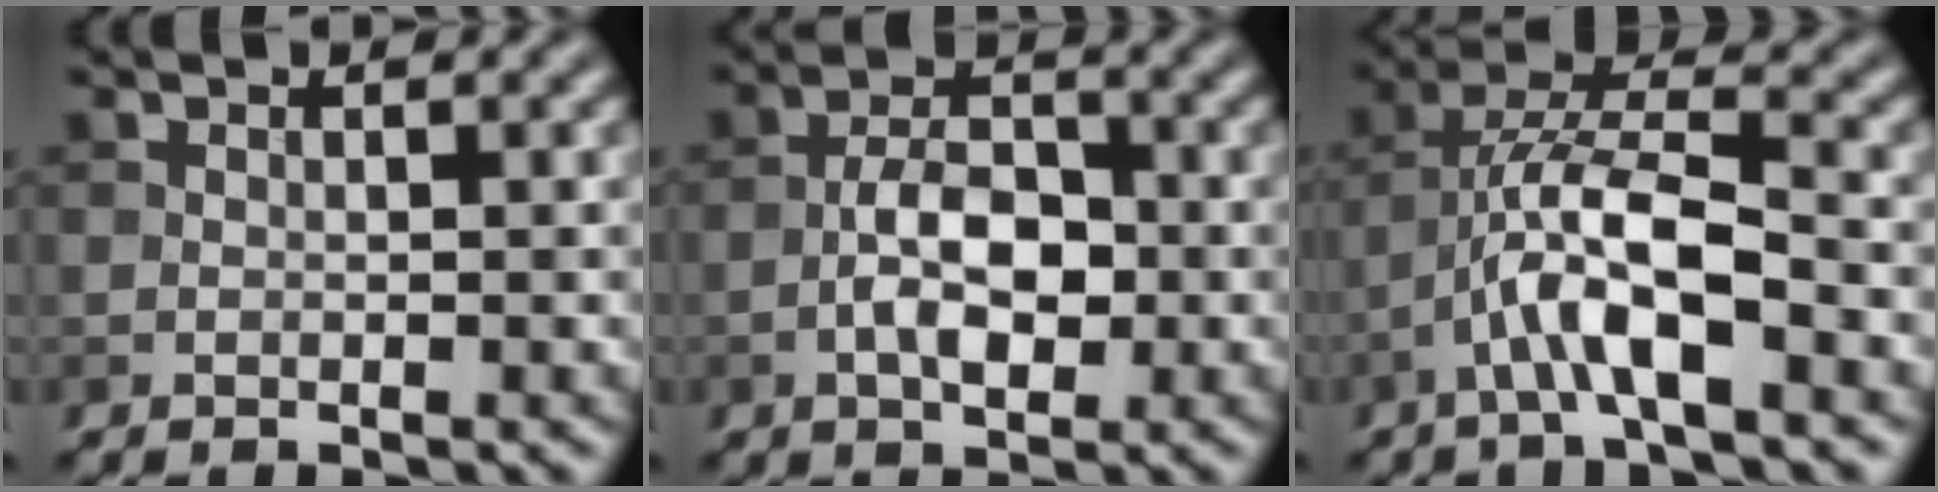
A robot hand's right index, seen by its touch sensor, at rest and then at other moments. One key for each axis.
{"total": 4.5, "fx": -1.3, "fy": 2.3, "fz": 3.7, "tx": -0.064, "ty": 0.010, "tz": -0.026}
{"total": 6.8, "fx": -2.9, "fy": 1.7, "fz": 6.0, "tx": -0.114, "ty": 0.017, "tz": -0.055}